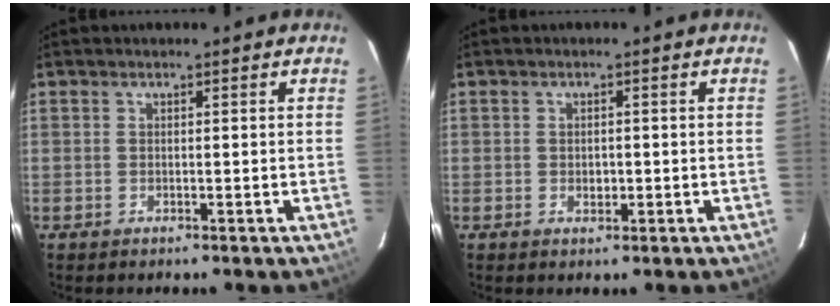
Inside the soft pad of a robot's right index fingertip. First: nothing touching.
{"total": 1.7, "force": [-0.4, 1.2, 1.1], "torque": [-0.017, 0.001, -0.007]}